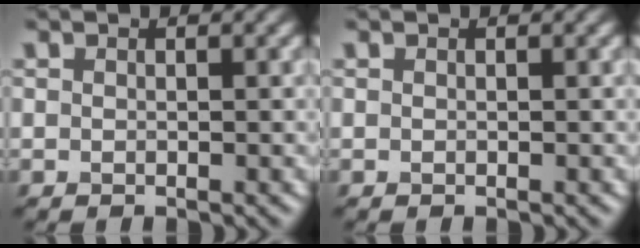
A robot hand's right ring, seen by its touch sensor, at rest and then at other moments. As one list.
[{"total": 0.0}]